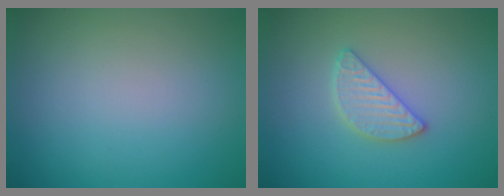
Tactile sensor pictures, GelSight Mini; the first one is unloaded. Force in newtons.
{"total": 2.6, "press": 2.6, "slide": 0.3}